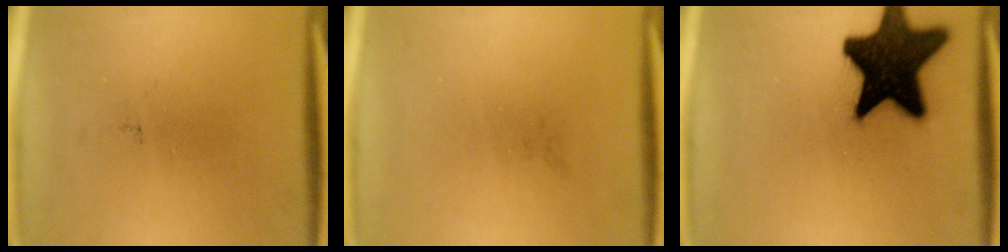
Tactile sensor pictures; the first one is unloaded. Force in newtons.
{"total": 0.0}
{"total": 19.9}